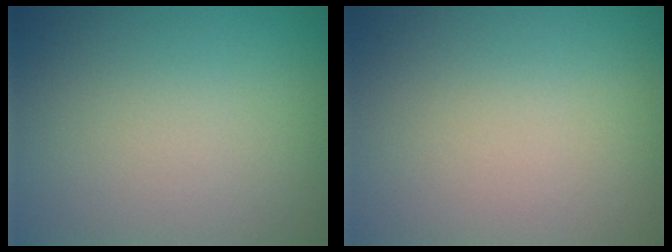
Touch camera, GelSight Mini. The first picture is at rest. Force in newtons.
{"total": 0.0}